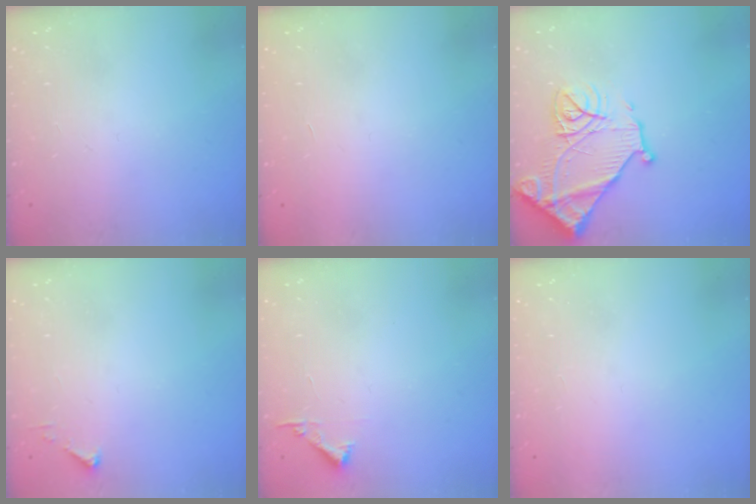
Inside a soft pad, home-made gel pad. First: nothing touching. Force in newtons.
{"total": 1.7, "press": 1.7, "slide": 0.1}
{"total": 17.7, "press": 17.7, "slide": 1.5}
{"total": 2.7, "press": 2.7, "slide": 0.3}
{"total": 4.4, "press": 4.4, "slide": 0.4}
{"total": 1.5, "press": 1.5, "slide": 0.1}